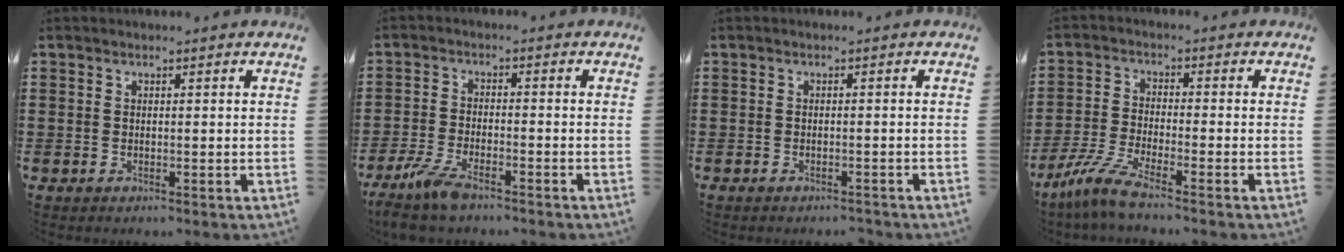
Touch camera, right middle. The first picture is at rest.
{"total": 4.9, "force": [-3.8, 1.1, 2.9], "torque": [-0.081, -0.008, -0.081]}
{"total": 0.9, "force": [-0.9, 0.2, 0.2], "torque": [-0.006, -0.001, -0.018]}
{"total": 5.8, "force": [-4.5, 0.1, 3.7], "torque": [-0.096, -0.022, -0.090]}